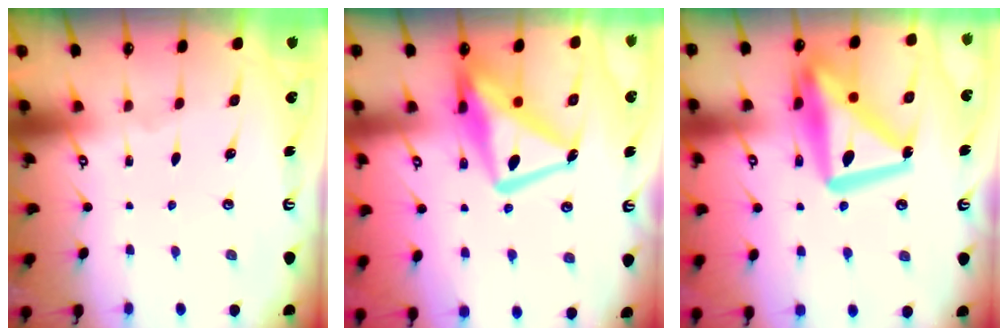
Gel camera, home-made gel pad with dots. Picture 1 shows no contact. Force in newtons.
{"total": 16.4, "press": 16.3, "slide": 1.5}
{"total": 19.0, "press": 18.9, "slide": 2.4}